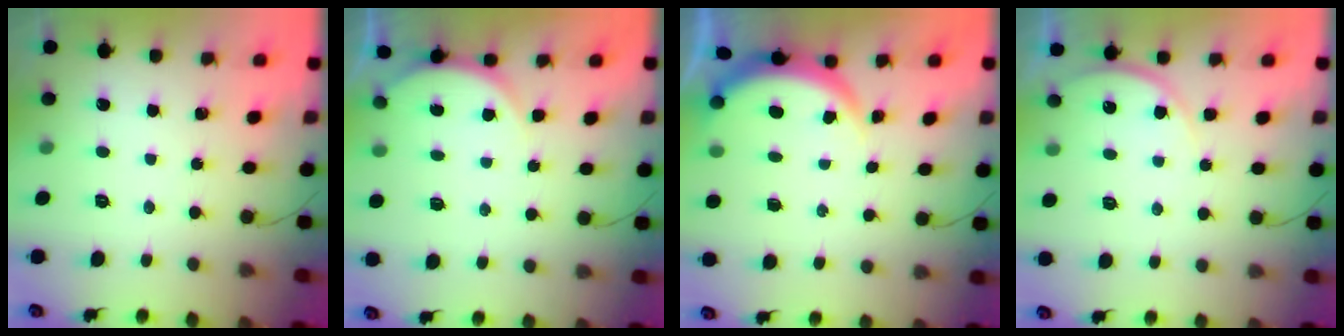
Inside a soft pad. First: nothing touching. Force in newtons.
{"total": 4.5, "press": 4.4, "slide": 0.6}
{"total": 3.8, "press": 3.7, "slide": 0.6}
{"total": 5.8, "press": 5.8, "slide": 0.6}